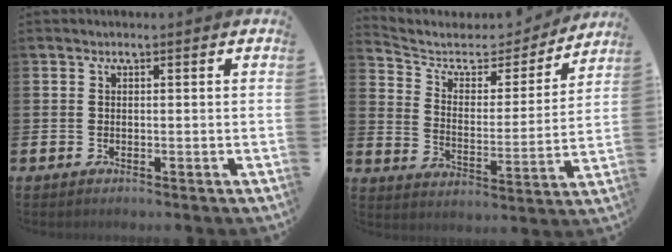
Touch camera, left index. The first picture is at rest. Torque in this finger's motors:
{"motor_torque": [0.74, -1.00, 0.17, 0.01]}